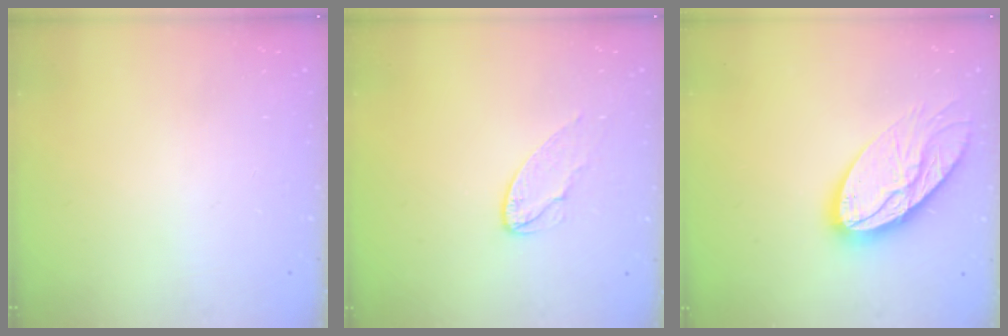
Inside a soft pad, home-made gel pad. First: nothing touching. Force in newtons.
{"total": 6.9, "press": 6.9, "slide": 0.3}
{"total": 16.3, "press": 16.3, "slide": 1.3}